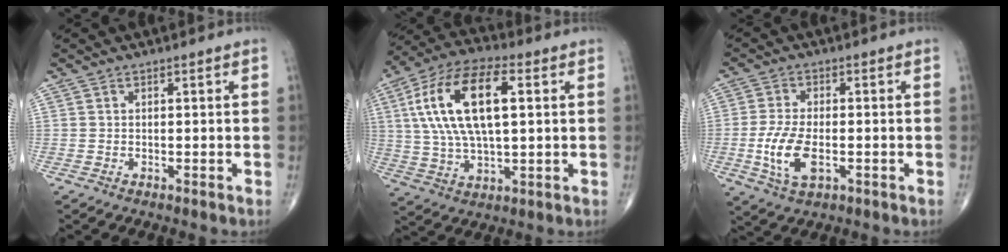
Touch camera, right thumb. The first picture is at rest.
{"total": 18.8, "force": [3.9, 8.4, 16.3], "torque": [-0.317, 0.017, 0.067]}
{"total": 8.4, "force": [-2.0, 4.1, 7.1], "torque": [-0.152, -0.002, -0.034]}